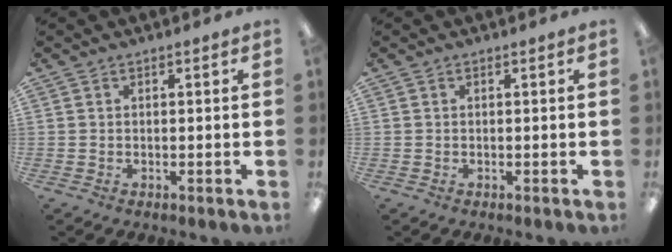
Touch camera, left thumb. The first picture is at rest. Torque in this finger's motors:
{"motor_torque": [-0.08, -0.10, 0.10, -0.02, -0.01]}